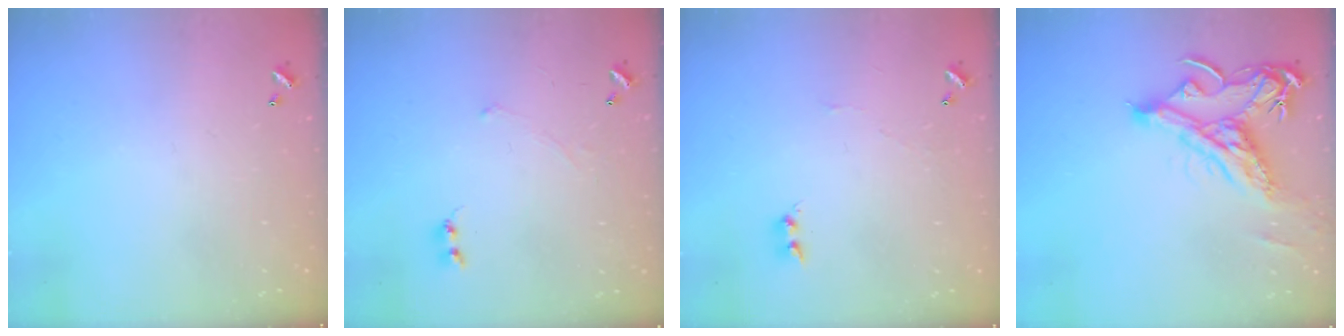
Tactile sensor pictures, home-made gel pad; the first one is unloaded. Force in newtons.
{"total": 0.7, "press": 0.4, "slide": 0.5}
{"total": 4.2, "press": 4.2, "slide": 0.5}
{"total": 8.6, "press": 8.4, "slide": 1.8}